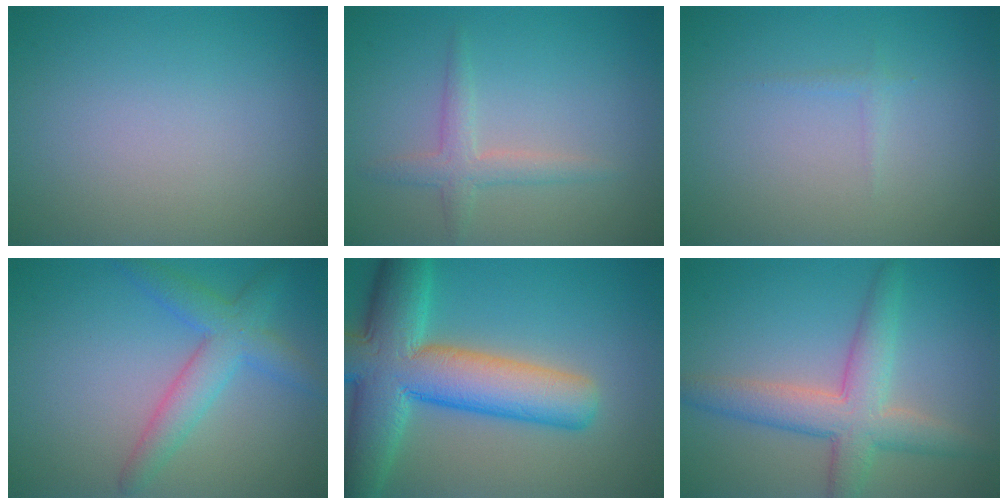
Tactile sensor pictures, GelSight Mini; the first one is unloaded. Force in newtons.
{"total": 2.1, "press": 2.1, "slide": 0.0}
{"total": 0.6, "press": 0.6, "slide": 0.0}
{"total": 2.9, "press": 2.9, "slide": 0.2}
{"total": 11.5, "press": 11.5, "slide": 0.5}
{"total": 5.3, "press": 5.3, "slide": 0.1}